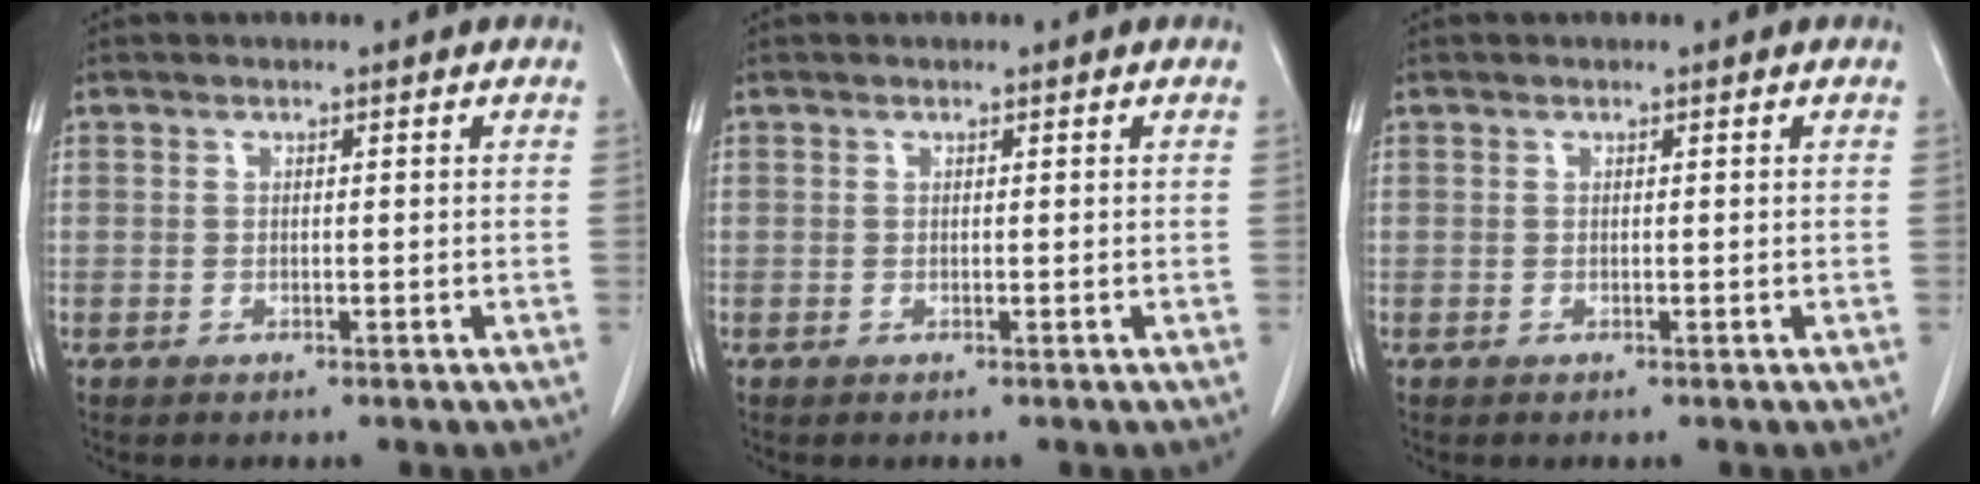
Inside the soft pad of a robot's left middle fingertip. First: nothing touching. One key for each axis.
{"total": 0.0}
{"total": 0.0}